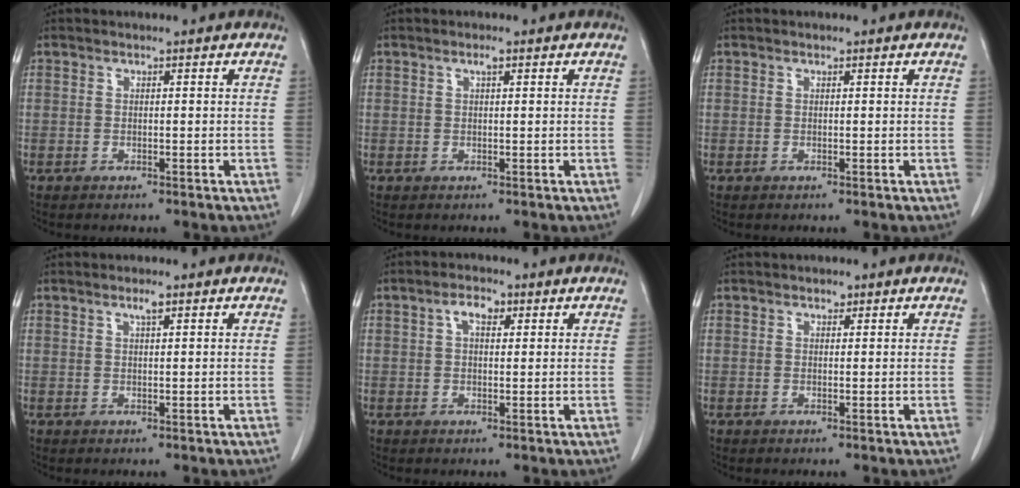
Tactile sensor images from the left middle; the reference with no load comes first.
{"total": 1.0, "force": [0.6, 0.1, 0.8], "torque": [-0.017, -0.001, 0.010]}
{"total": 0.0}
{"total": 1.4, "force": [0.9, 0.1, 1.1], "torque": [-0.022, -0.002, 0.017]}
{"total": 3.1, "force": [1.3, 1.6, 2.4], "torque": [-0.046, 0.012, 0.022]}
{"total": 0.8, "force": [0.6, 0.4, 0.3], "torque": [-0.007, -0.005, 0.008]}